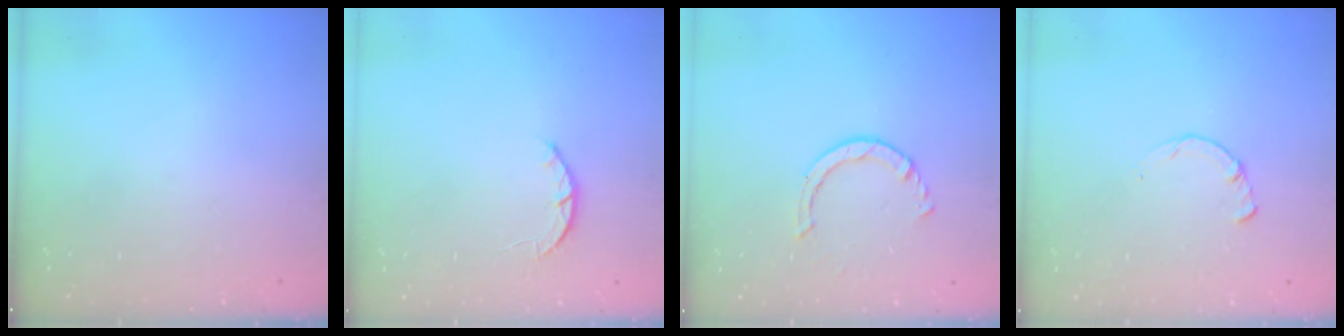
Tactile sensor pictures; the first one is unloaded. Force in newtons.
{"total": 2.6, "press": 2.5, "slide": 0.4}
{"total": 2.2, "press": 2.2, "slide": 0.4}
{"total": 2.2, "press": 2.2, "slide": 0.3}